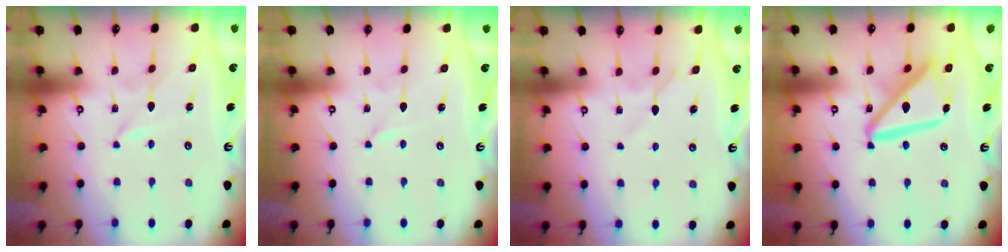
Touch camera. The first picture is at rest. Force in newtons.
{"total": 0.0}
{"total": 5.5, "press": 5.4, "slide": 0.8}
{"total": 14.5, "press": 14.4, "slide": 1.7}